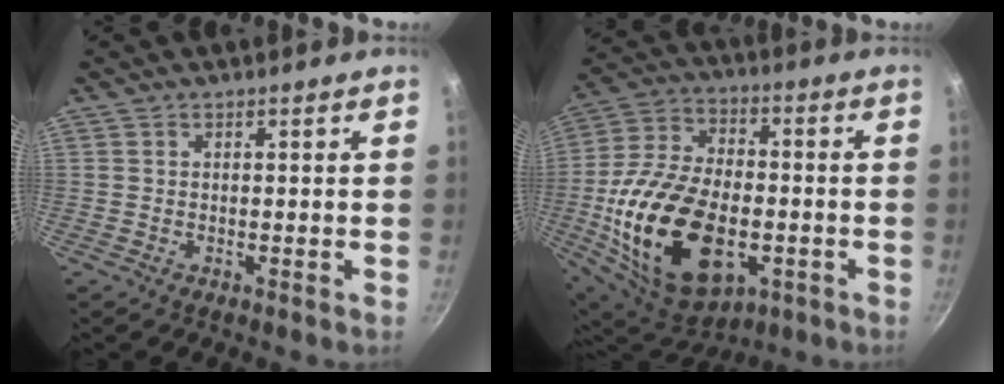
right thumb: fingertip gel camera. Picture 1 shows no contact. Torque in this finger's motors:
{"motor_torque": [-0.25, 1.77, 2.07, -0.71, 0.62]}